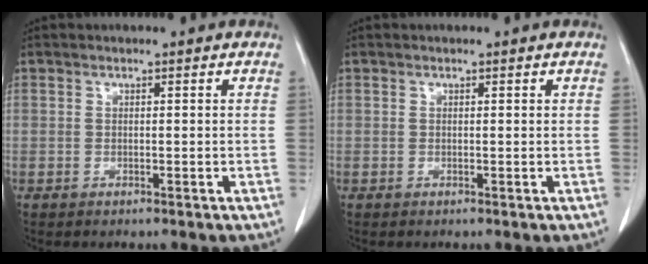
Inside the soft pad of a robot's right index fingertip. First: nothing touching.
{"total": 0.0}